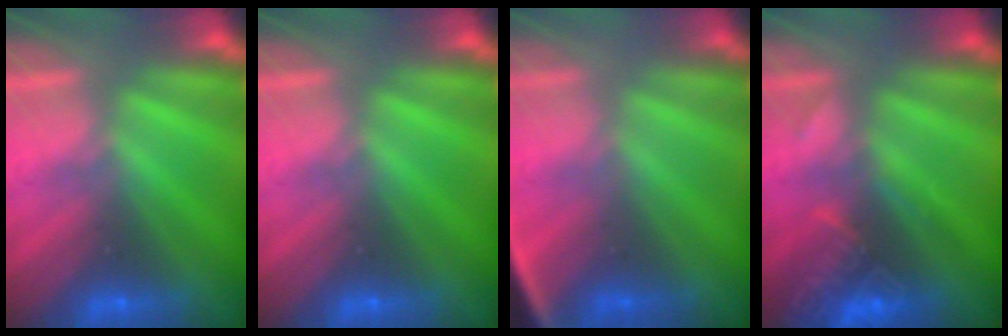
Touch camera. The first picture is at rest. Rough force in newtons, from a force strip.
{"total": 0.0}
{"total": 2.7}
{"total": 2.9}